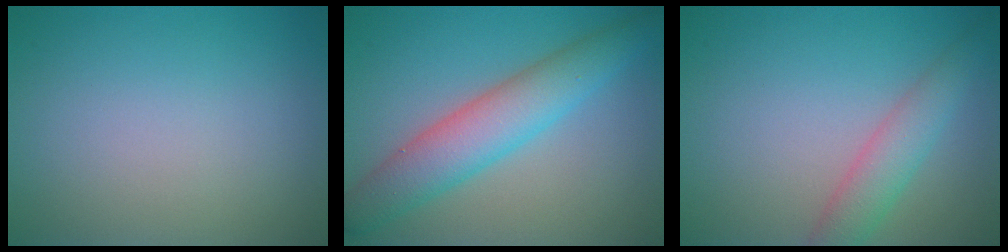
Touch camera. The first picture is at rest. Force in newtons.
{"total": 5.8, "press": 5.8, "slide": 0.3}
{"total": 3.1, "press": 3.1, "slide": 0.1}